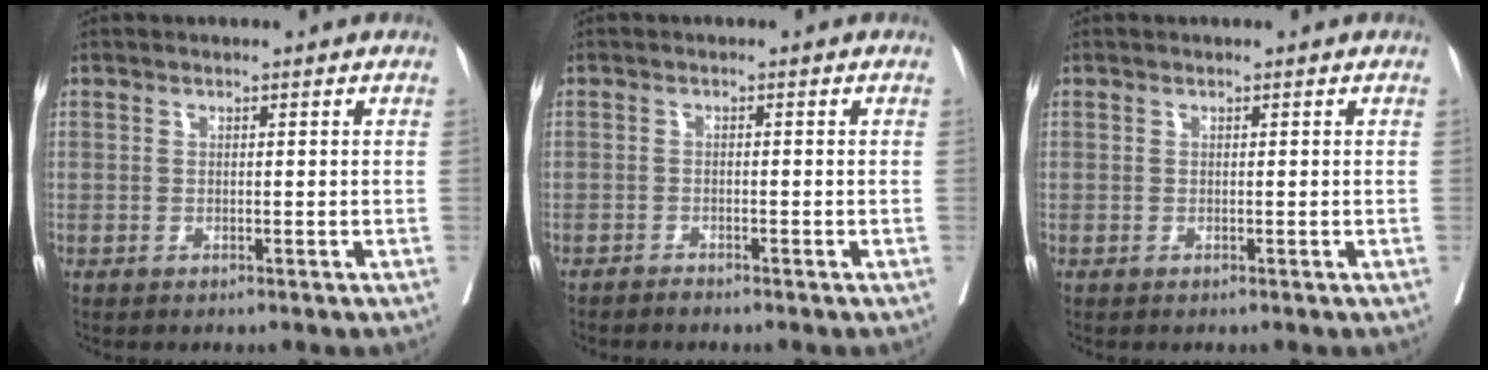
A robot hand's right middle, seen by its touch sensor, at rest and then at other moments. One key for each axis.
{"total": 0.8, "fx": -0.8, "fy": 0.1, "fz": 0.1, "tx": -0.006, "ty": -0.001, "tz": -0.012}
{"total": 0.0}